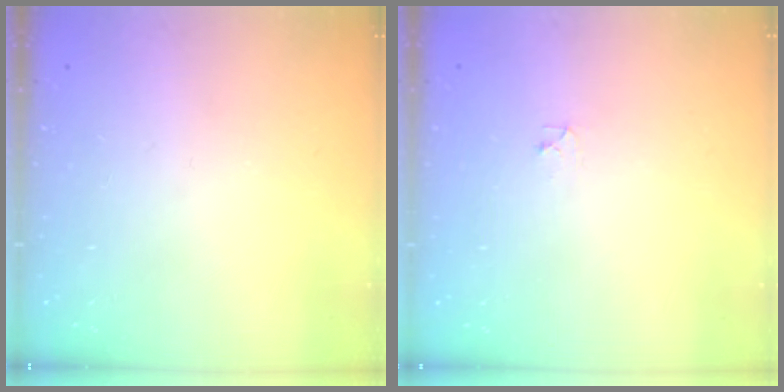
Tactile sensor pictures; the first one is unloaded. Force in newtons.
{"total": 2.8, "press": 2.7, "slide": 0.4}